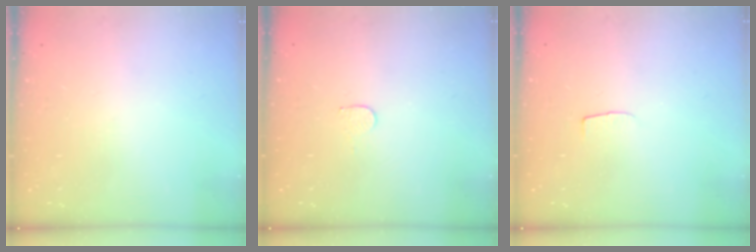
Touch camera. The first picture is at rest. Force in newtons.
{"total": 3.7, "press": 3.7, "slide": 0.3}
{"total": 3.7, "press": 3.7, "slide": 0.3}